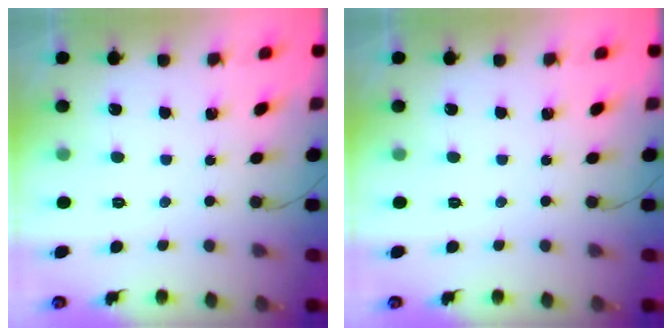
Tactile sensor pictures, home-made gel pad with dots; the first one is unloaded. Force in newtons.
{"total": 0.0}